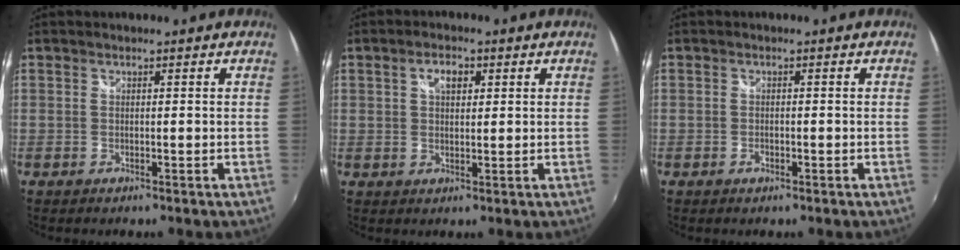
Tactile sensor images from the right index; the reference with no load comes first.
{"total": 3.5, "force": [1.2, 2.0, 2.5], "torque": [-0.040, 0.009, 0.020]}
{"total": 0.9, "force": [-0.6, 0.5, 0.4], "torque": [-0.009, 0.001, -0.011]}